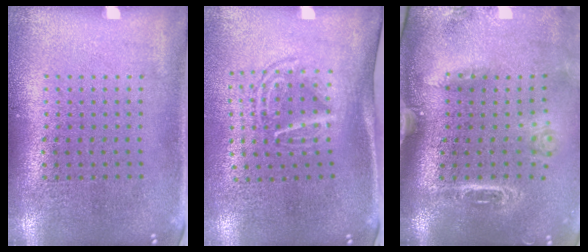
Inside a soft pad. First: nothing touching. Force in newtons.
{"total": 1.6, "press": 1.2, "slide": 1.1}
{"total": 2.2, "press": 1.9, "slide": 1.0}